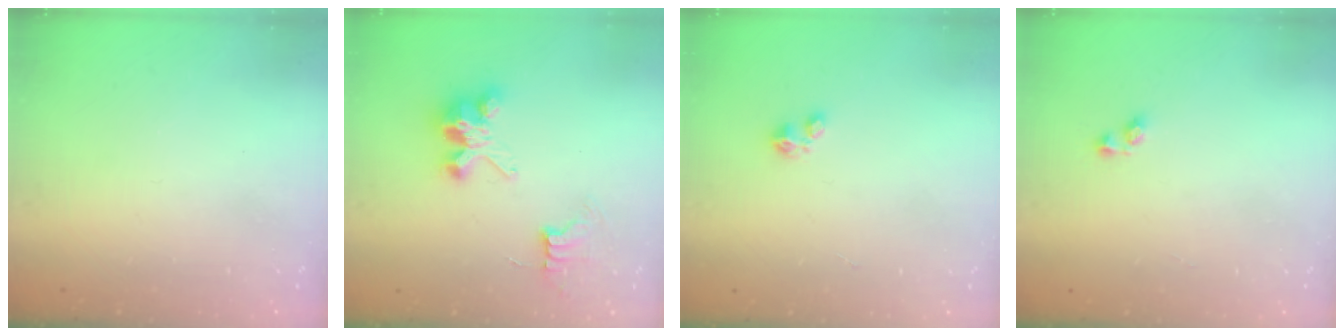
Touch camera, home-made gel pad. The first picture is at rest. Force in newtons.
{"total": 8.9, "press": 8.9, "slide": 0.7}
{"total": 2.5, "press": 2.4, "slide": 0.4}
{"total": 2.4, "press": 2.1, "slide": 1.2}